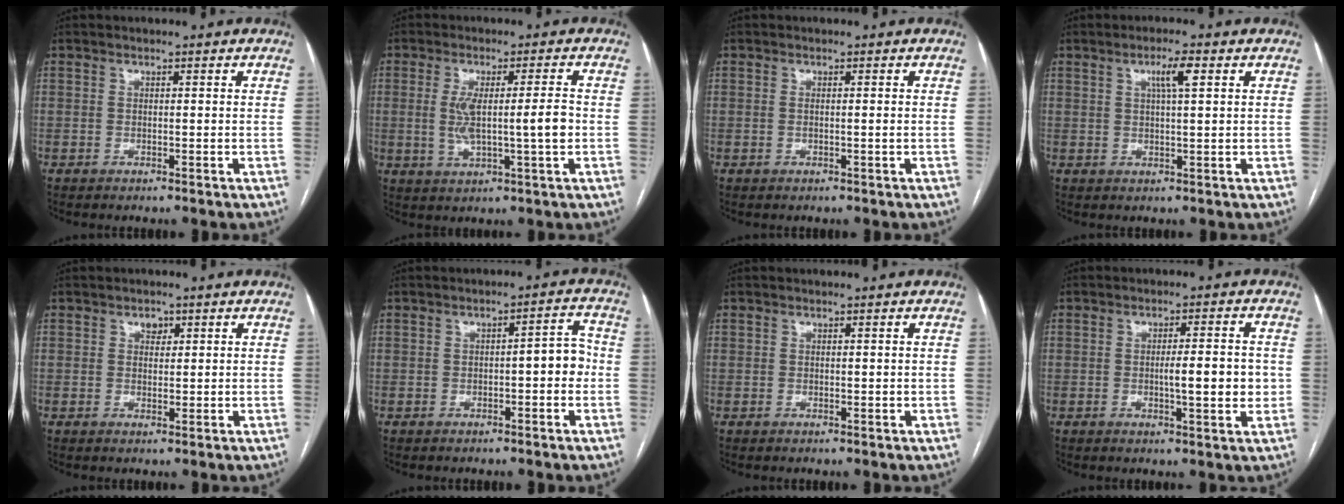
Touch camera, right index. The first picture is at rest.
{"total": 7.4, "force": [-0.4, 0.7, 7.4], "torque": [-0.141, 0.003, -0.003]}
{"total": 0.8, "force": [-0.2, -0.1, 0.8], "torque": [-0.019, -0.001, -0.001]}
{"total": 3.6, "force": [1.4, 0.2, 3.3], "torque": [-0.058, 0.004, 0.024]}
{"total": 1.8, "force": [0.8, 1.4, 0.9], "torque": [-0.007, -0.002, 0.012]}
{"total": 4.2, "force": [-0.7, 1.2, 4.0], "torque": [-0.047, 0.022, -0.010]}
{"total": 0.0}
{"total": 6.2, "force": [-0.5, 1.0, 6.1], "torque": [-0.094, -0.001, -0.007]}